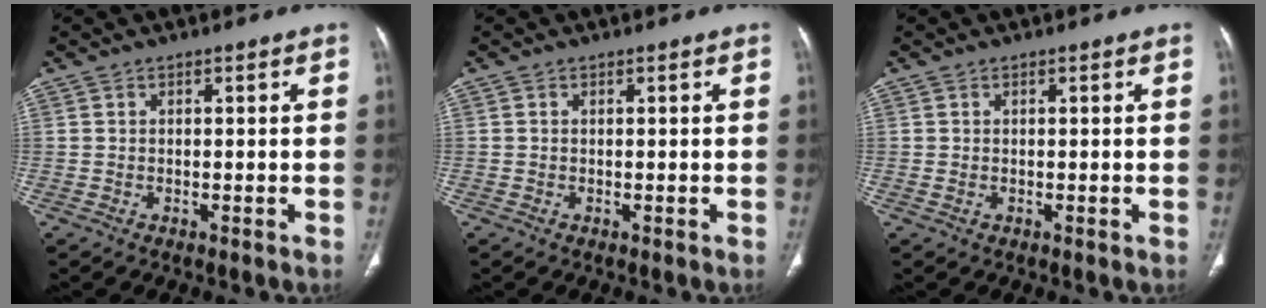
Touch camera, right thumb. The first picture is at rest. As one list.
[{"total": 0.0}, {"total": 0.5, "force": [0.0, 0.3, 0.4], "torque": [-0.013, -0.003, 0.003]}]